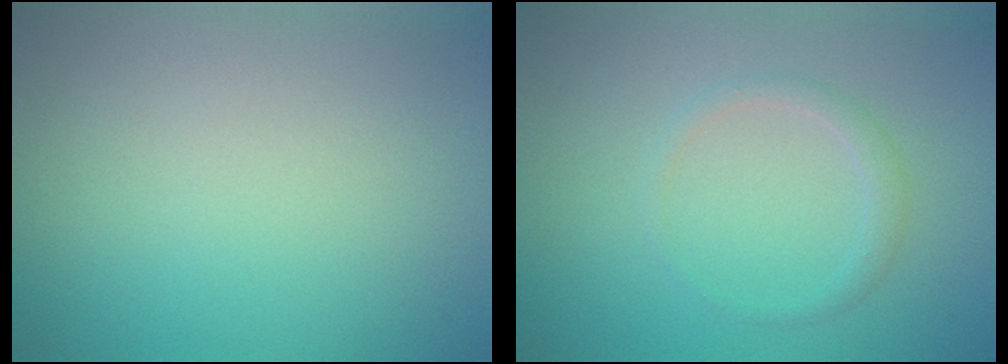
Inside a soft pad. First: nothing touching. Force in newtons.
{"total": 1.2, "press": 1.2, "slide": 0.2}